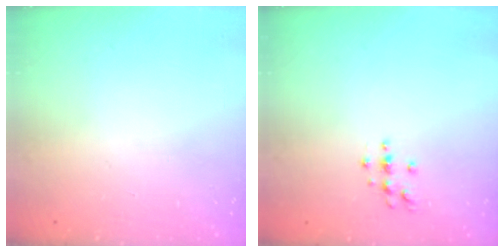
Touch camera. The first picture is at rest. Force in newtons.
{"total": 3.7, "press": 3.7, "slide": 0.5}